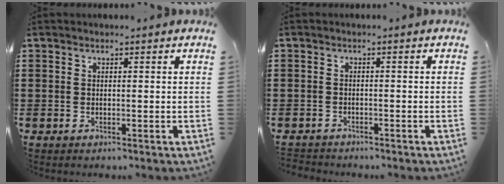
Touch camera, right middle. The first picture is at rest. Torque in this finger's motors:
{"motor_torque": [1.73, 0.41, -0.95, -0.21]}